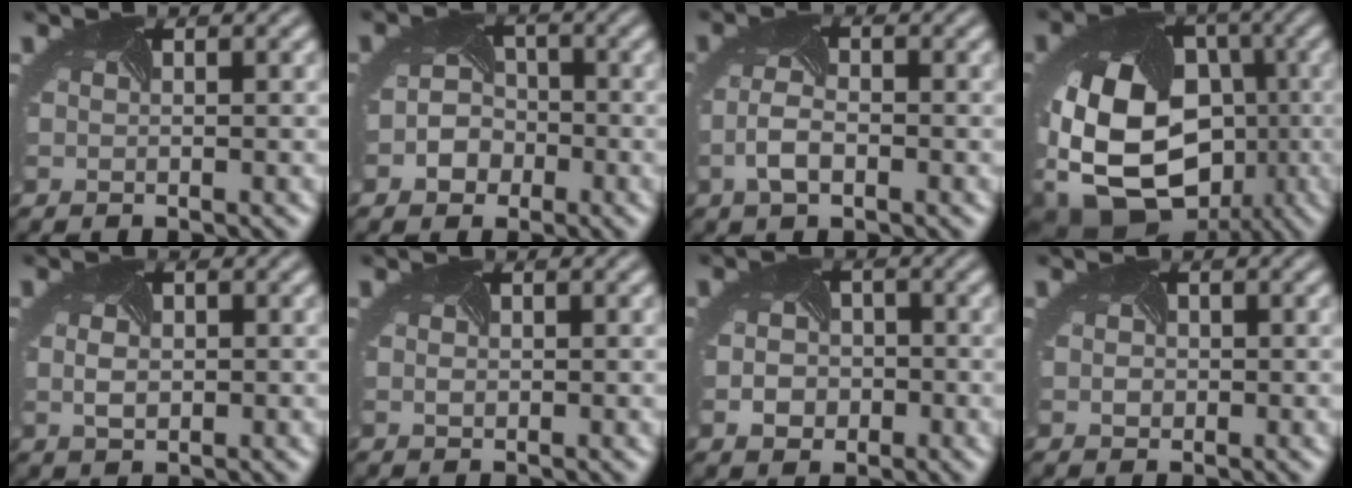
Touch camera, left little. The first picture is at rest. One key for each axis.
{"total": 2.9, "fx": -1.3, "fy": 2.4, "fz": 1.0, "tx": -0.015, "ty": -0.001, "tz": -0.025}
{"total": 2.8, "fx": -1.1, "fy": 1.3, "fz": 2.2, "tx": -0.056, "ty": -0.002, "tz": -0.021}
{"total": 17.9, "fx": -5.0, "fy": 14.2, "fz": 9.7, "tx": -0.209, "ty": -0.039, "tz": -0.089}
{"total": 1.7, "fx": -0.1, "fy": 1.2, "fz": 1.2, "tx": -0.033, "ty": -0.001, "tz": 0.007}
{"total": 0.0}
{"total": 2.7, "fx": -0.9, "fy": 2.1, "fz": 1.3, "tx": -0.022, "ty": -0.002, "tz": -0.019}
{"total": 0.6, "fx": -0.3, "fy": 0.5, "fz": 0.0, "tx": -0.004, "ty": 0.002, "tz": -0.004}